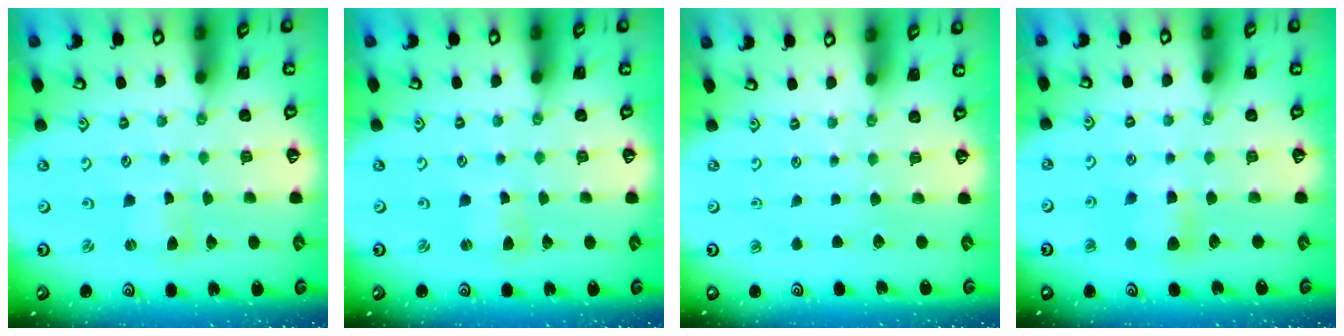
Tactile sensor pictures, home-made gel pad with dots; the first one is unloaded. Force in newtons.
{"total": 1.4, "press": 1.4, "slide": 0.2}
{"total": 0.0}
{"total": 6.4, "press": 6.4, "slide": 0.7}